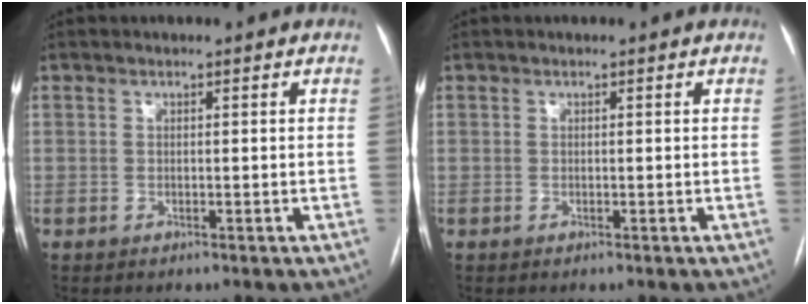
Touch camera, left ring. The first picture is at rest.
{"total": 0.0}